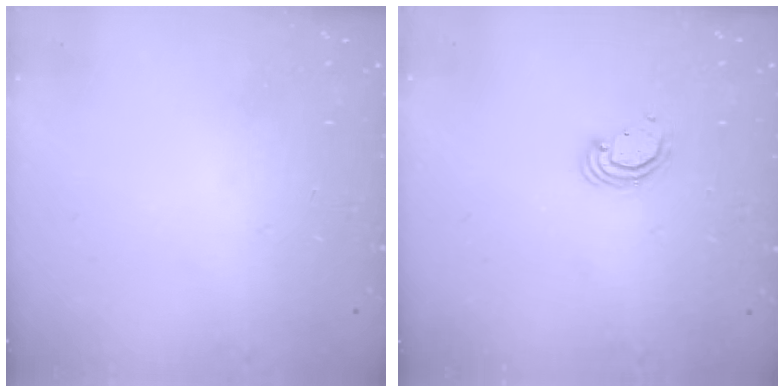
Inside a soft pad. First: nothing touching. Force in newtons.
{"total": 3.6, "press": 3.6, "slide": 0.3}